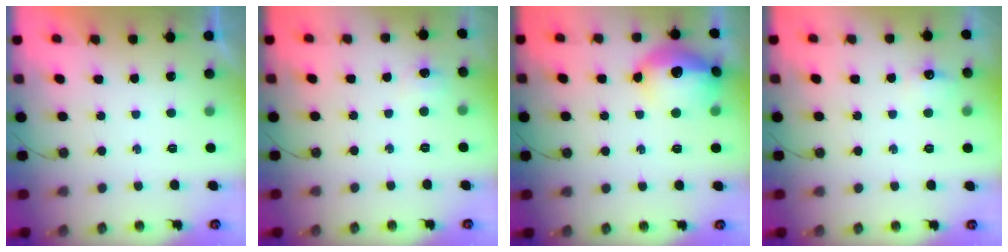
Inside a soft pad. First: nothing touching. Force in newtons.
{"total": 5.7, "press": 5.7, "slide": 0.8}
{"total": 17.6, "press": 17.6, "slide": 1.1}
{"total": 5.1, "press": 5.0, "slide": 0.7}